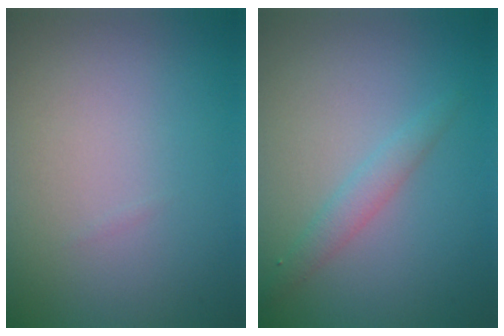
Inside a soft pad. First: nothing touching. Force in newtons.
{"total": 1.7, "press": 1.7, "slide": 0.0}